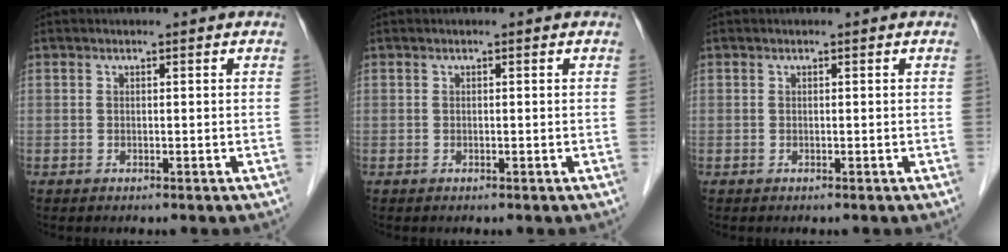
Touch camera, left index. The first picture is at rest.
{"total": 0.0}
{"total": 0.0}